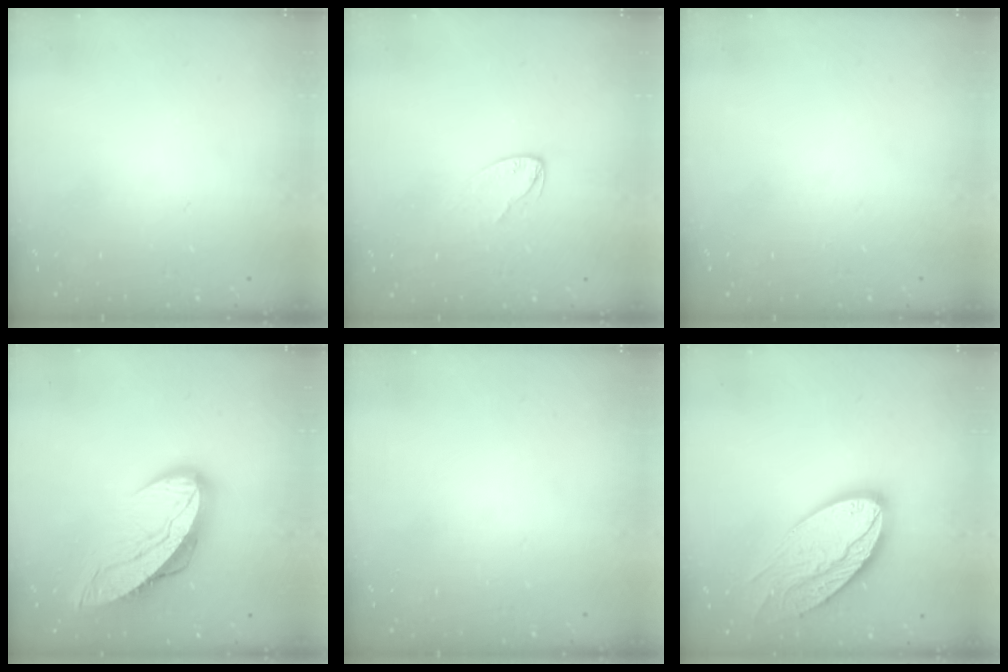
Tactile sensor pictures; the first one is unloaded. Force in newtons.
{"total": 4.8, "press": 4.8, "slide": 0.4}
{"total": 0.0}
{"total": 13.6, "press": 13.5, "slide": 1.2}
{"total": 0.0}
{"total": 17.5, "press": 17.4, "slide": 1.9}